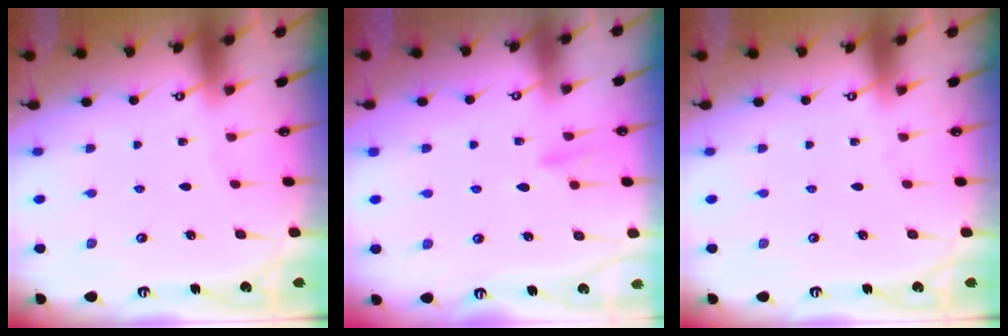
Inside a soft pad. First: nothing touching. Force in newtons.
{"total": 10.2, "press": 10.2, "slide": 1.1}
{"total": 0.0}